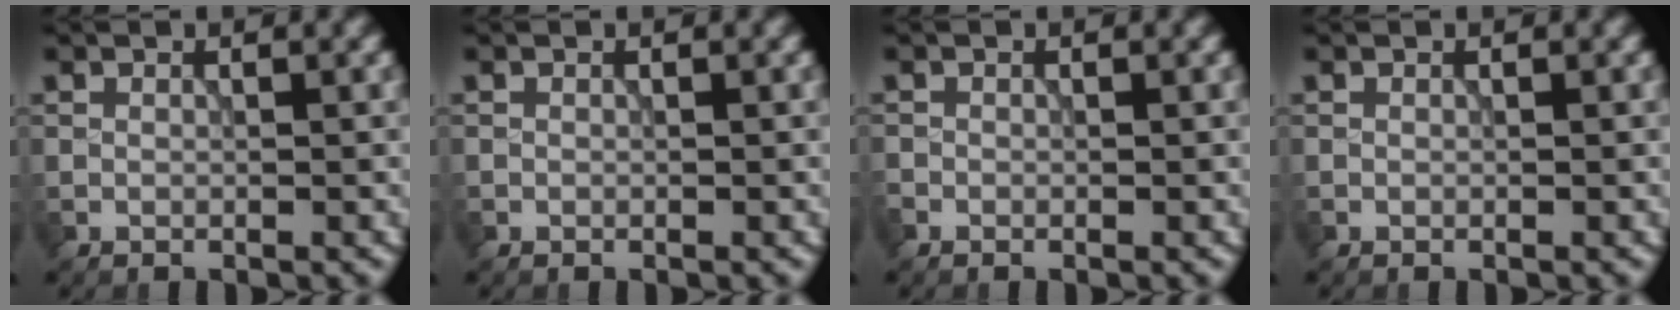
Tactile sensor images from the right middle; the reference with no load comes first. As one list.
[{"total": 0.0}, {"total": 0.5, "force": [-0.4, 0.3, 0.0], "torque": [0.002, -0.003, -0.009]}, {"total": 0.0}]